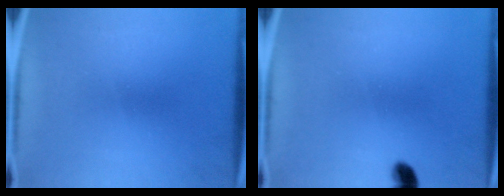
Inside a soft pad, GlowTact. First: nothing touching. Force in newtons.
{"total": 2.9}